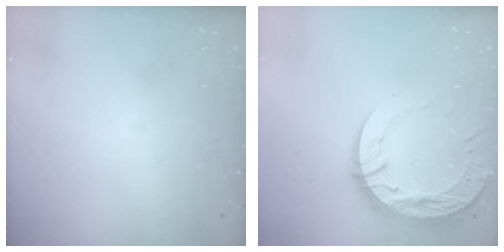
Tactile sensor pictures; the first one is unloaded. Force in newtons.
{"total": 14.0, "press": 14.0, "slide": 1.3}